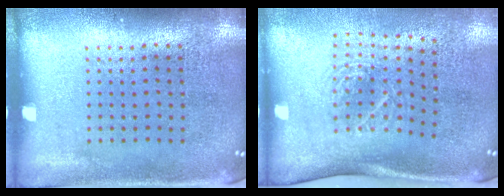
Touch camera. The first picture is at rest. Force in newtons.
{"total": 1.8, "press": 1.3, "slide": 1.4}